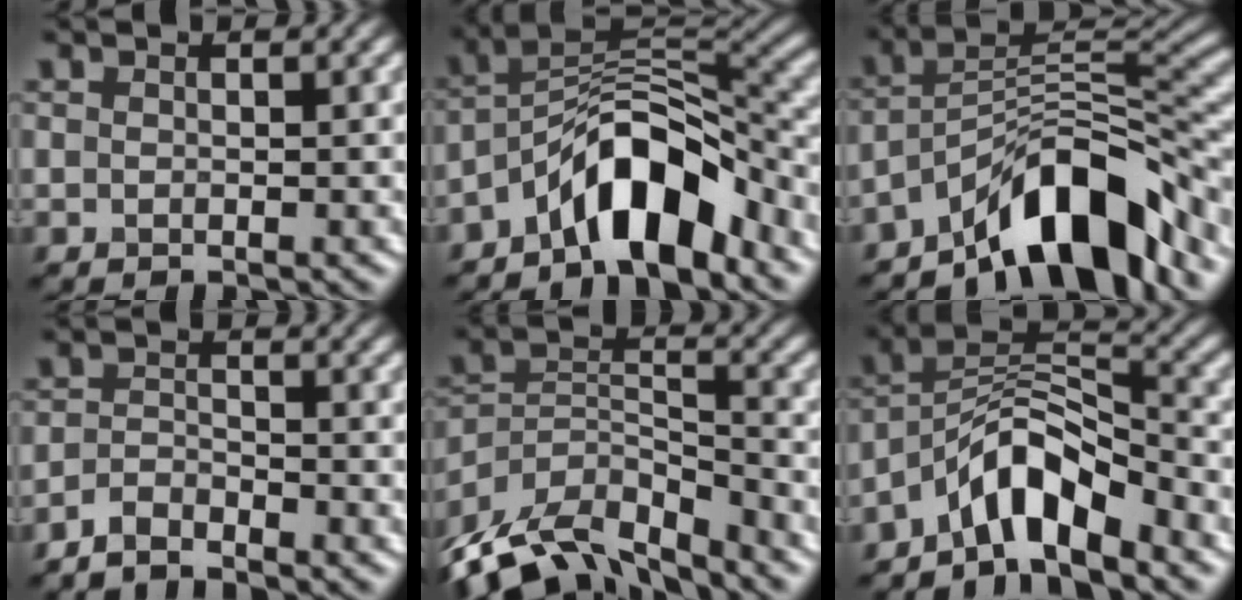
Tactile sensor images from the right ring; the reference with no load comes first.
{"total": 8.2, "force": [-5.0, 2.9, 5.8], "torque": [-0.085, 0.015, -0.096]}
{"total": 10.1, "force": [-6.7, 3.1, 6.9], "torque": [-0.090, 0.017, -0.122]}
{"total": 2.3, "force": [-2.2, 0.4, 0.6], "torque": [-0.013, 0.002, -0.049]}
{"total": 12.8, "force": [-10.4, 5.0, 5.5], "torque": [-0.107, -0.010, -0.171]}
{"total": 6.4, "force": [-4.5, 2.1, 4.1], "torque": [-0.062, 0.012, -0.091]}